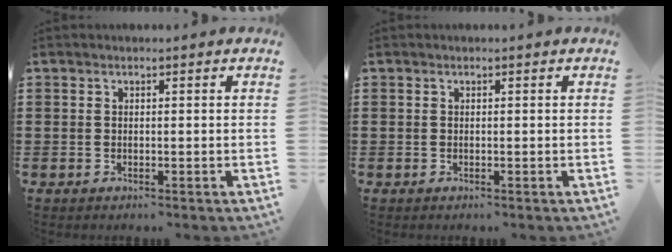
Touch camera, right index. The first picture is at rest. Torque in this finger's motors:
{"motor_torque": [0.01, 1.55, 0.00, 0.00]}